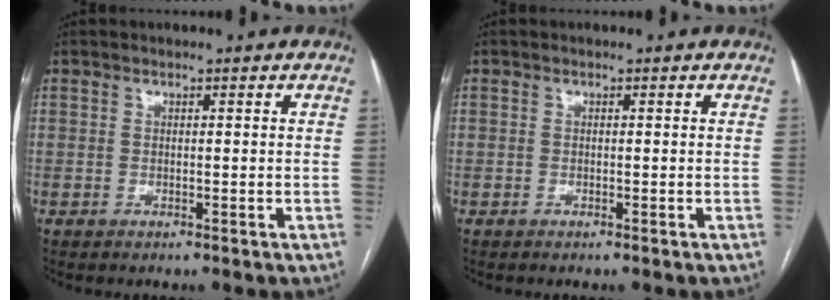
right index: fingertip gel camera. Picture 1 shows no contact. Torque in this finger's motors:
{"motor_torque": [-0.10, 0.15, -0.63, -0.19]}